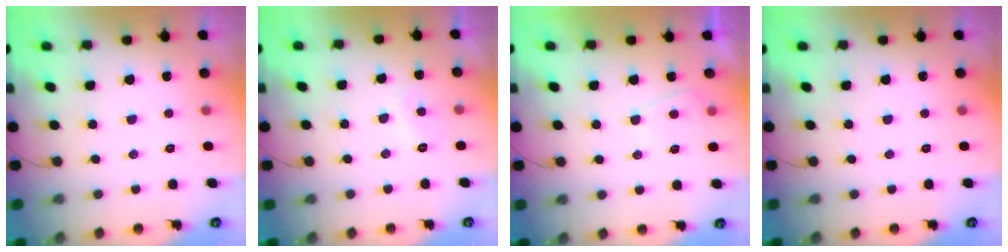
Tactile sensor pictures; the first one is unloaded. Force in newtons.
{"total": 2.9, "press": 2.8, "slide": 0.8}
{"total": 2.2, "press": 2.2, "slide": 0.5}
{"total": 0.0}